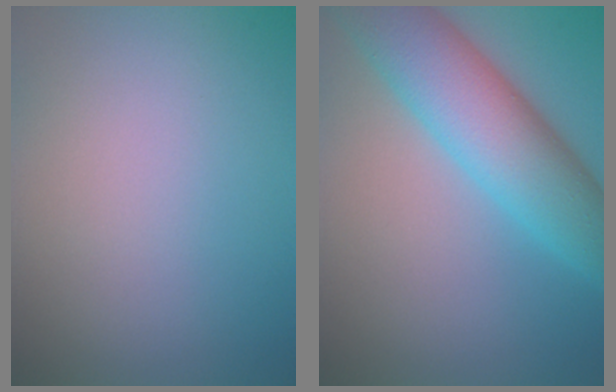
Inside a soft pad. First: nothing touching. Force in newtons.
{"total": 8.5, "press": 8.5, "slide": 0.4}